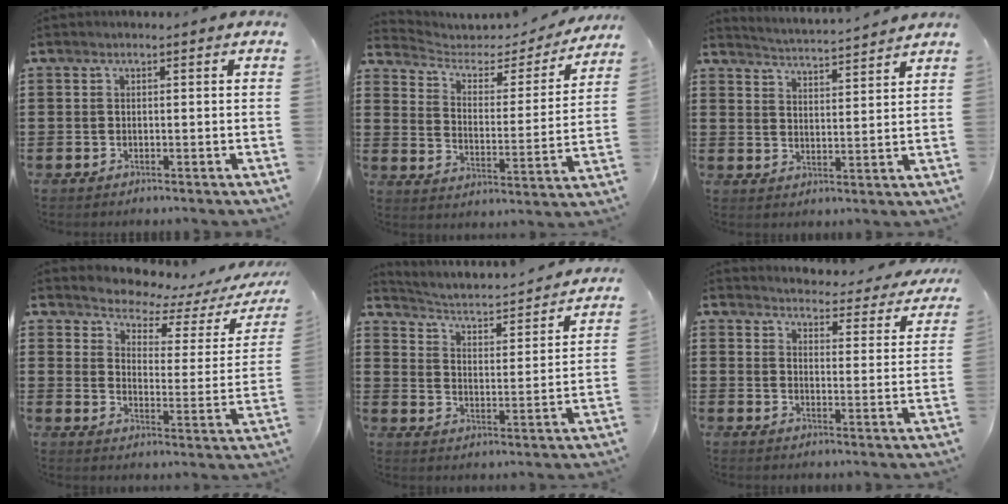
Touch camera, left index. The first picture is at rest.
{"total": 3.5, "force": [2.7, 1.9, 1.2], "torque": [-0.044, -0.020, 0.040]}
{"total": 3.4, "force": [3.3, -0.8, 0.1], "torque": [-0.019, -0.030, 0.054]}
{"total": 3.6, "force": [3.5, 0.6, 0.7], "torque": [-0.039, -0.030, 0.054]}
{"total": 2.1, "force": [1.9, 0.4, 0.8], "torque": [-0.033, -0.029, 0.019]}
{"total": 3.4, "force": [3.3, -0.1, 0.4], "torque": [-0.021, -0.034, 0.050]}